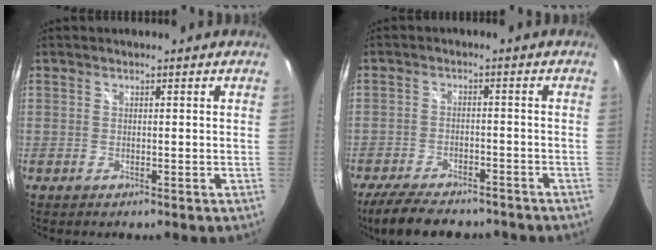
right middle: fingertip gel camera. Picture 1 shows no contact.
{"total": 12.2, "force": [-10.0, 3.8, 5.9], "torque": [-0.126, -0.023, -0.155]}